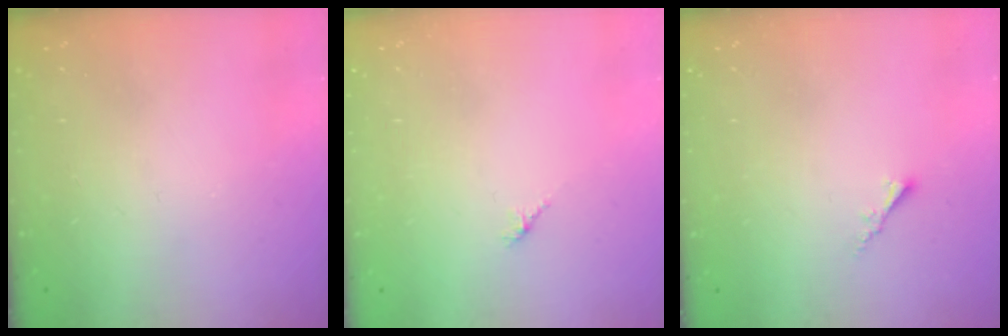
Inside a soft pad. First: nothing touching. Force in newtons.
{"total": 1.7, "press": 1.6, "slide": 0.5}
{"total": 1.7, "press": 1.6, "slide": 0.5}